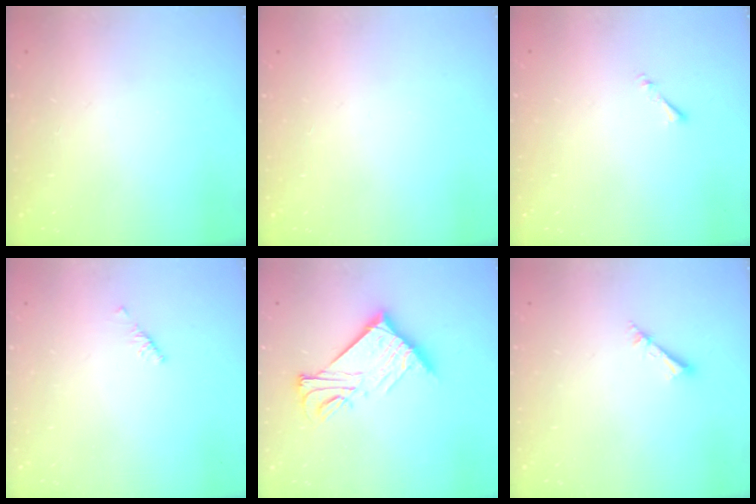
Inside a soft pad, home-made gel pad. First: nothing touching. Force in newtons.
{"total": 0.0}
{"total": 0.8, "press": 0.7, "slide": 0.3}
{"total": 2.1, "press": 2.0, "slide": 0.6}
{"total": 14.7, "press": 14.7, "slide": 0.4}
{"total": 2.5, "press": 2.5, "slide": 0.1}